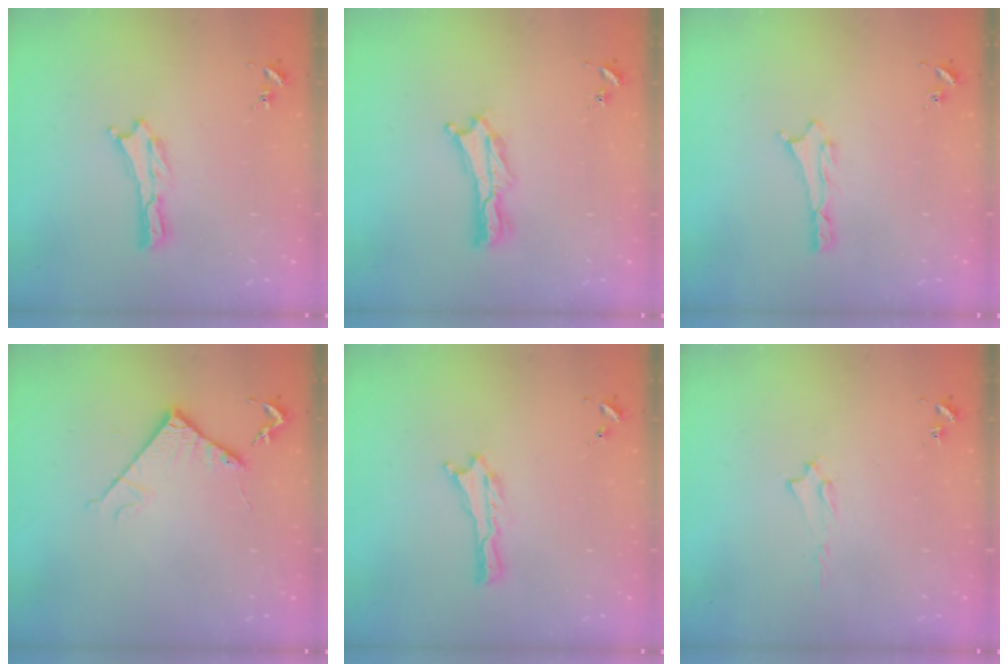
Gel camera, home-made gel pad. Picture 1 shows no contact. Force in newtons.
{"total": 1.4, "press": 1.4, "slide": 0.3}
{"total": 0.8, "press": 0.8, "slide": 0.2}
{"total": 5.1, "press": 5.1, "slide": 0.6}
{"total": 0.0}
{"total": 1.7, "press": 1.6, "slide": 0.2}